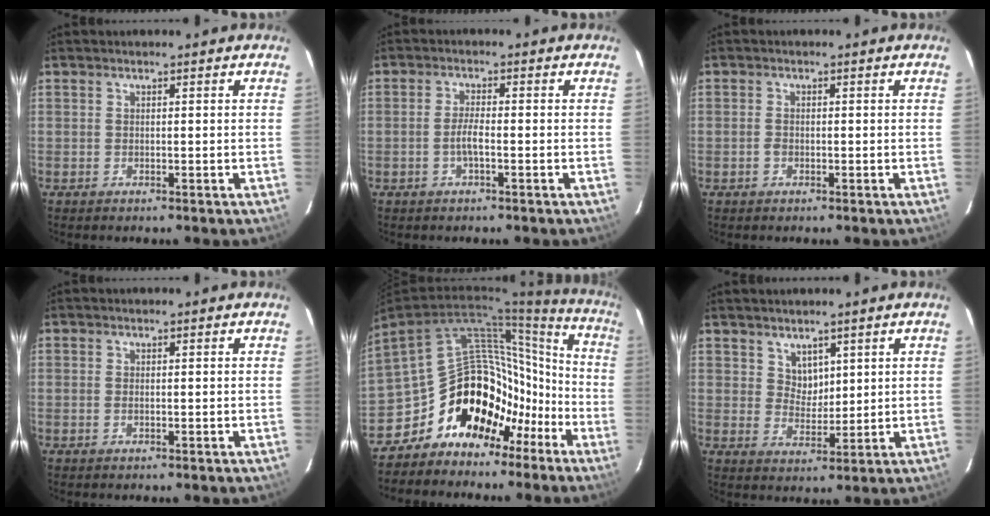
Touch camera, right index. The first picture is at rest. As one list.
[{"total": 2.8, "force": [-1.1, 0.3, 2.5], "torque": [-0.050, -0.001, -0.020]}, {"total": 1.4, "force": [-0.6, 0.9, 0.9], "torque": [-0.021, 0.002, -0.011]}, {"total": 0.7, "force": [-0.2, 0.2, 0.7], "torque": [-0.015, 0.000, -0.004]}, {"total": 17.4, "force": [-10.6, 12.2, 6.5], "torque": [-0.086, 0.084, -0.154]}, {"total": 3.9, "force": [2.6, 2.8, 0.9], "torque": [-0.007, 0.003, 0.051]}]